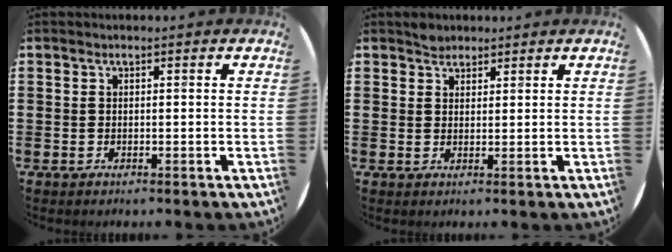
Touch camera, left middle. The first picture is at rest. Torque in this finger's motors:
{"motor_torque": [0.10, -0.05, 0.00, 0.00]}